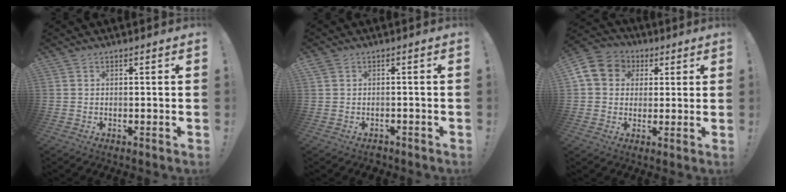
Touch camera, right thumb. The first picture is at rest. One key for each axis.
{"total": 2.0, "fx": -0.5, "fy": 1.8, "fz": 0.8, "tx": -0.012, "ty": 0.002, "tz": -0.006}
{"total": 9.9, "fx": 2.8, "fy": 8.6, "fz": 4.1, "tx": -0.067, "ty": -0.004, "tz": 0.057}